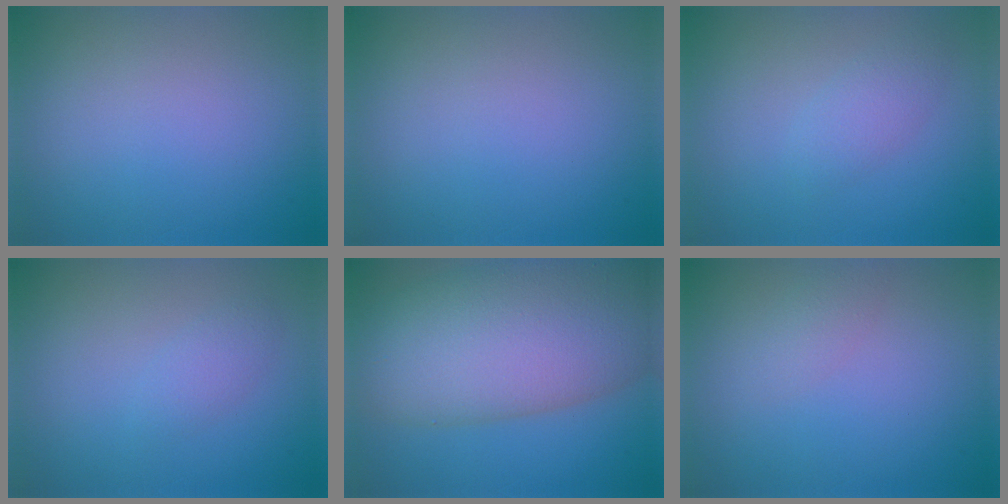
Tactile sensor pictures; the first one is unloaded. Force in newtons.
{"total": 0.0}
{"total": 1.7, "press": 1.7, "slide": 0.1}
{"total": 1.3, "press": 1.3, "slide": 0.1}
{"total": 13.0, "press": 13.0, "slide": 0.4}
{"total": 1.1, "press": 1.1, "slide": 0.1}